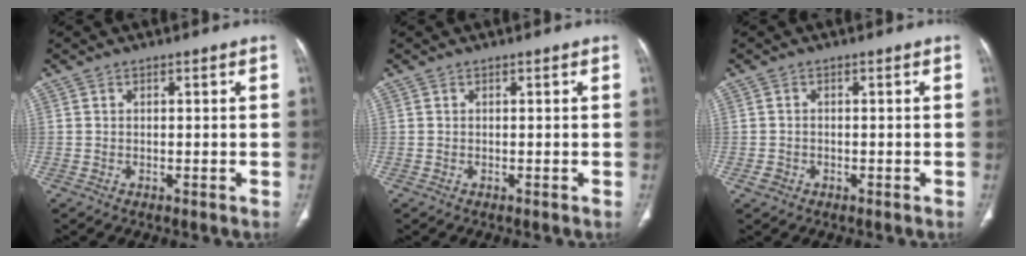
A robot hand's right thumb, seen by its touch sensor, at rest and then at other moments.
{"total": 0.0}
{"total": 1.5, "force": [-0.7, 1.3, 0.5], "torque": [-0.009, 0.006, -0.010]}